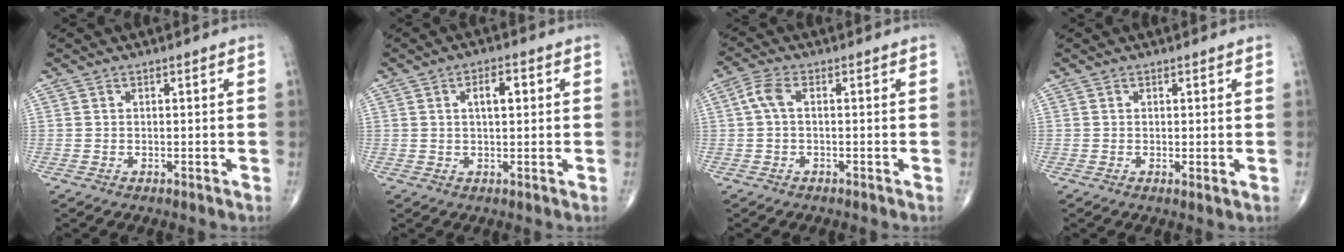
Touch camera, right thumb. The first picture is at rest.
{"total": 4.4, "force": [1.2, 1.9, 3.7], "torque": [-0.052, 0.004, 0.017]}
{"total": 3.4, "force": [0.2, 1.5, 3.1], "torque": [-0.076, 0.010, 0.000]}
{"total": 1.0, "force": [0.3, 0.3, 0.9], "torque": [-0.018, -0.005, 0.003]}